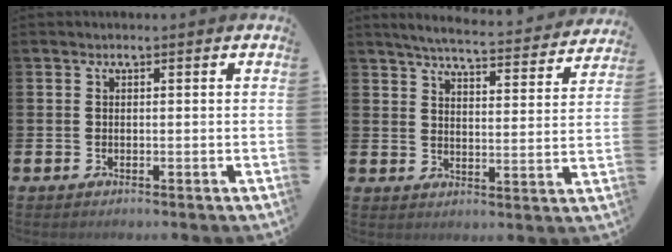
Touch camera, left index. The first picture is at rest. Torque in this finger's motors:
{"motor_torque": [0.90, -1.24, 0.24, 0.02]}